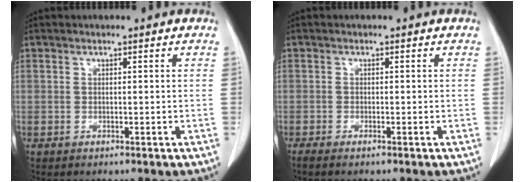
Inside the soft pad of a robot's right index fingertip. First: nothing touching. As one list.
[{"total": 0.9, "force": [-0.6, 0.0, 0.6], "torque": [-0.012, -0.001, -0.012]}]